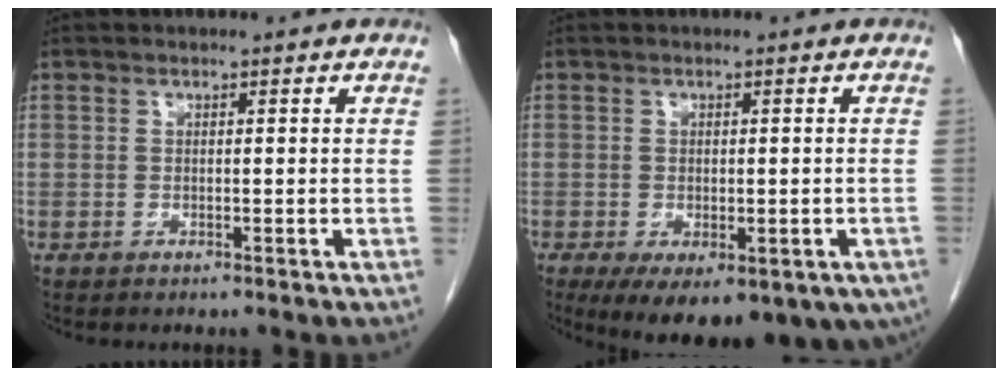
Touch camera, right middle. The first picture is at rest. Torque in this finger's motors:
{"motor_torque": [1.49, -0.64, 0.39, 0.17]}